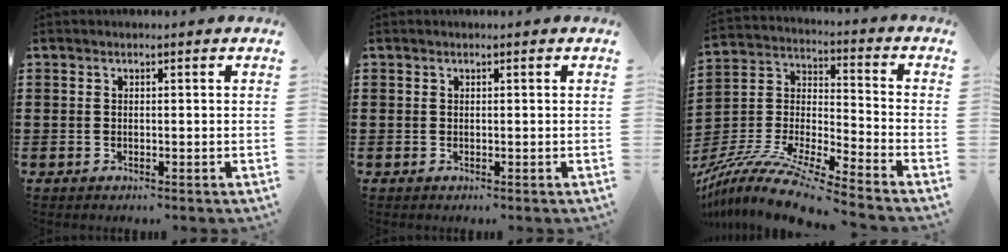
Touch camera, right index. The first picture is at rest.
{"total": 0.0}
{"total": 10.7, "force": [-9.4, 0.6, 5.0], "torque": [-0.113, -0.003, -0.197]}